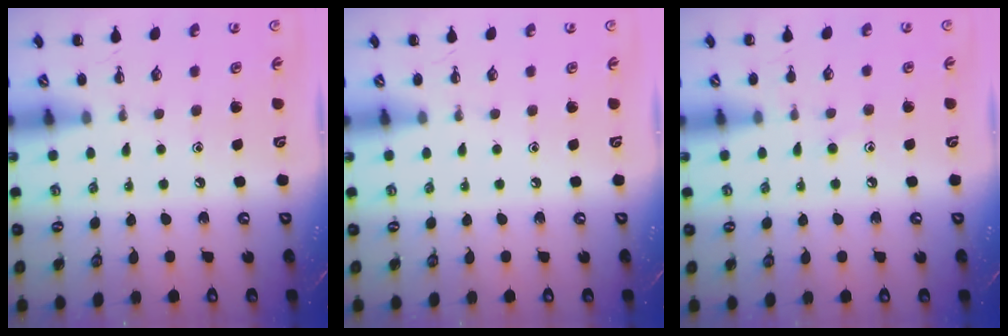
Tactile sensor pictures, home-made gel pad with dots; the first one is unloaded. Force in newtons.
{"total": 0.0}
{"total": 6.8, "press": 6.5, "slide": 2.0}